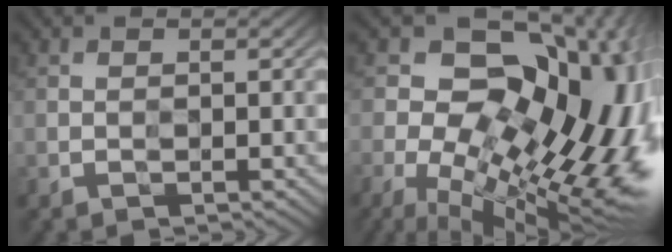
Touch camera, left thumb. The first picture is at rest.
{"total": 19.6, "force": [-1.8, 12.0, 15.4], "torque": [-0.223, 0.008, -0.021]}